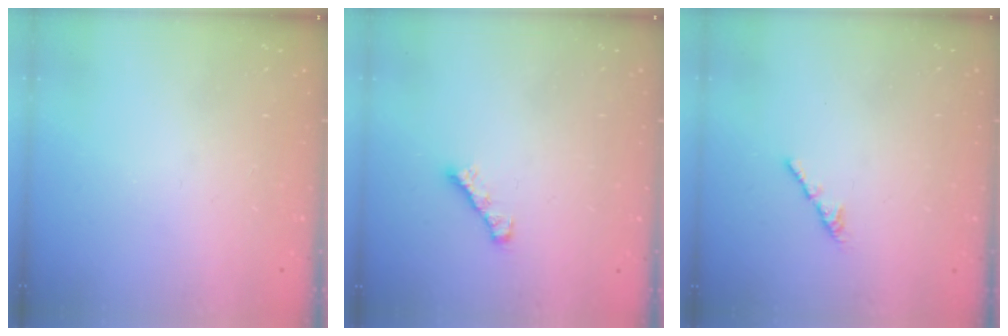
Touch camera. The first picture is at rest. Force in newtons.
{"total": 1.9, "press": 1.8, "slide": 0.6}
{"total": 2.1, "press": 2.0, "slide": 0.7}